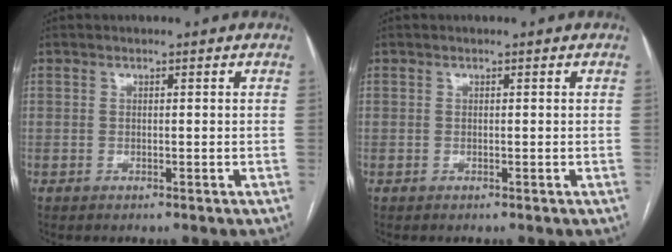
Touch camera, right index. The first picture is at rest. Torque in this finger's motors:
{"motor_torque": [0.00, 0.00, 0.00, 0.00]}